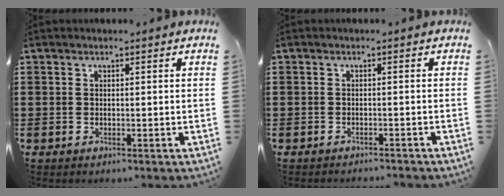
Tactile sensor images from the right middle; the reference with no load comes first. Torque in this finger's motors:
{"motor_torque": [0.01, -0.01, -0.02, 0.00]}